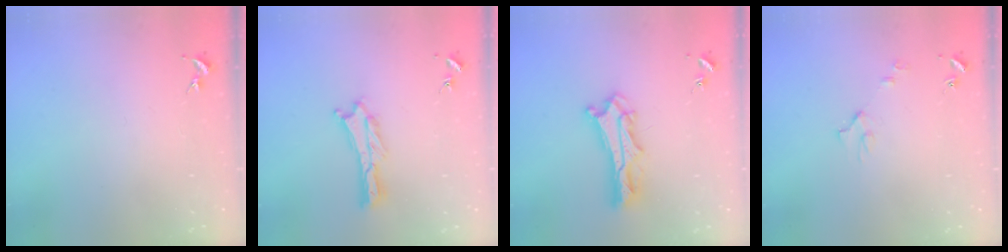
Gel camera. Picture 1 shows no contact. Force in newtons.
{"total": 0.9, "press": 0.9, "slide": 0.2}
{"total": 6.8, "press": 6.8, "slide": 0.6}
{"total": 3.1, "press": 3.1, "slide": 0.3}